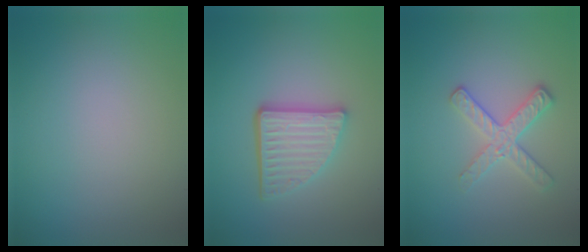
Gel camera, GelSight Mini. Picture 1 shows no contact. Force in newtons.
{"total": 4.6, "press": 3.4, "slide": 3.1}
{"total": 2.6, "press": 2.4, "slide": 0.9}